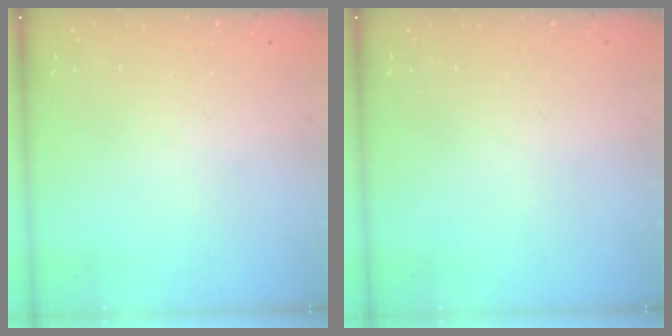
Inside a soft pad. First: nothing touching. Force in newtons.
{"total": 0.0}